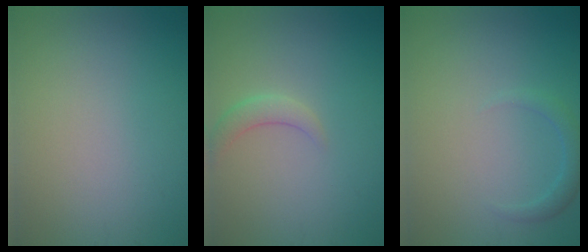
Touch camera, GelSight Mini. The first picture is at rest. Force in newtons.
{"total": 1.8, "press": 1.8, "slide": 0.1}
{"total": 1.4, "press": 1.4, "slide": 0.1}